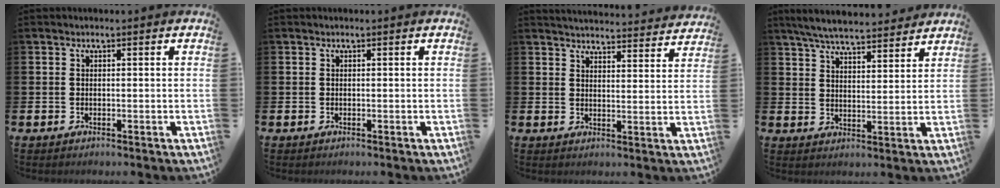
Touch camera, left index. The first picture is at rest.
{"total": 0.0}
{"total": 4.5, "force": [4.5, 0.2, 0.1], "torque": [-0.002, -0.038, 0.077]}
{"total": 6.4, "force": [6.1, 0.7, 1.5], "torque": [-0.047, -0.031, 0.109]}